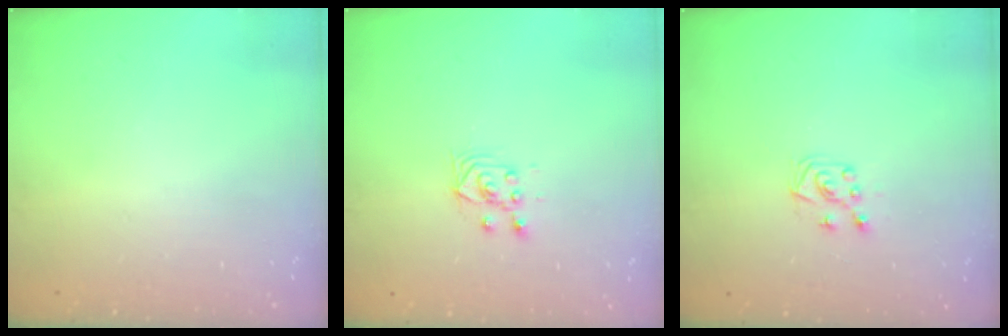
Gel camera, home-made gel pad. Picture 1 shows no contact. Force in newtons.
{"total": 3.7, "press": 3.4, "slide": 1.6}
{"total": 7.3, "press": 7.2, "slide": 0.5}